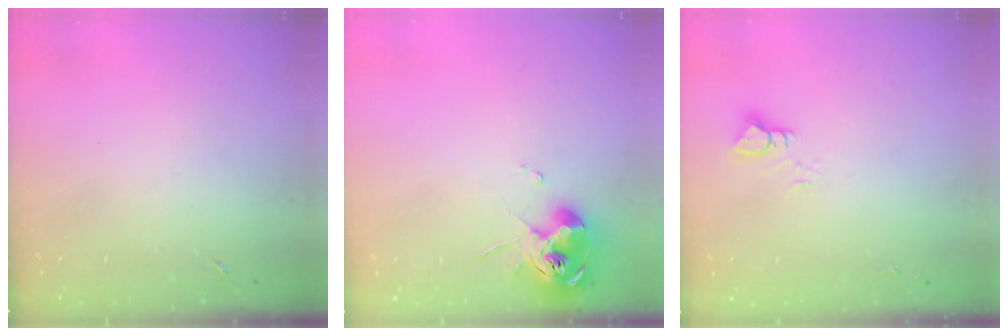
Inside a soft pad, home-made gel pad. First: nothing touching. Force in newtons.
{"total": 10.4, "press": 10.3, "slide": 1.0}
{"total": 5.1, "press": 5.1, "slide": 0.3}